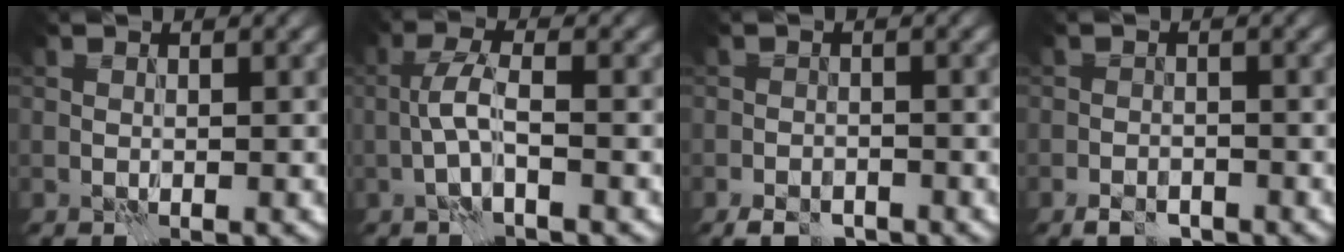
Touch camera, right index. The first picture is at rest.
{"total": 2.6, "force": [-0.9, 0.4, 2.5], "torque": [-0.052, 0.011, -0.024]}
{"total": 3.0, "force": [-2.3, 1.4, 1.2], "torque": [-0.023, -0.002, -0.042]}
{"total": 2.4, "force": [-1.8, 1.2, 1.1], "torque": [-0.018, -0.001, -0.036]}